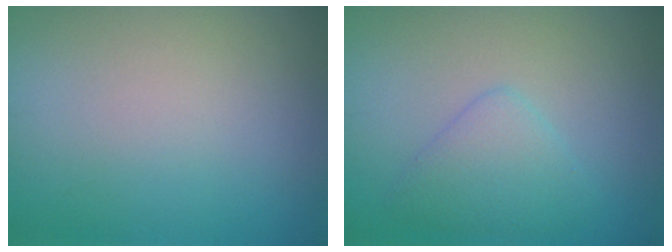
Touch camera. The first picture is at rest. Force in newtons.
{"total": 3.0, "press": 3.0, "slide": 0.0}